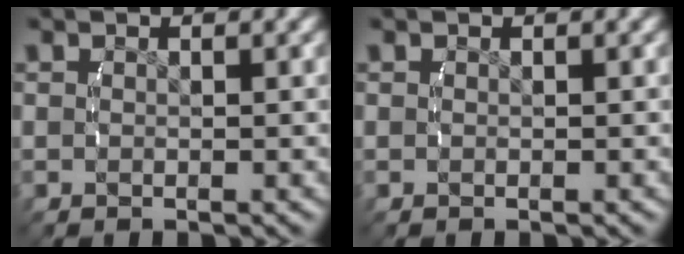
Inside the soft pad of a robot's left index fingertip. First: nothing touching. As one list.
[{"total": 0.0}]